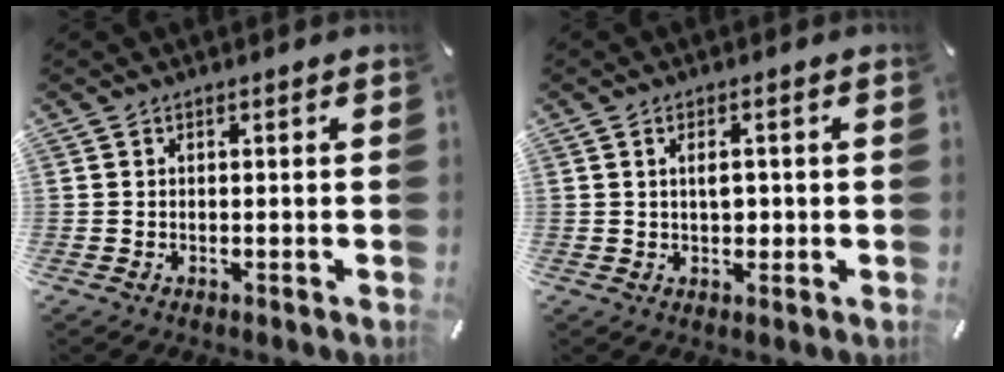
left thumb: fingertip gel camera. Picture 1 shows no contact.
{"total": 3.4, "force": [0.2, 1.9, 2.7], "torque": [-0.039, 0.000, -0.001]}